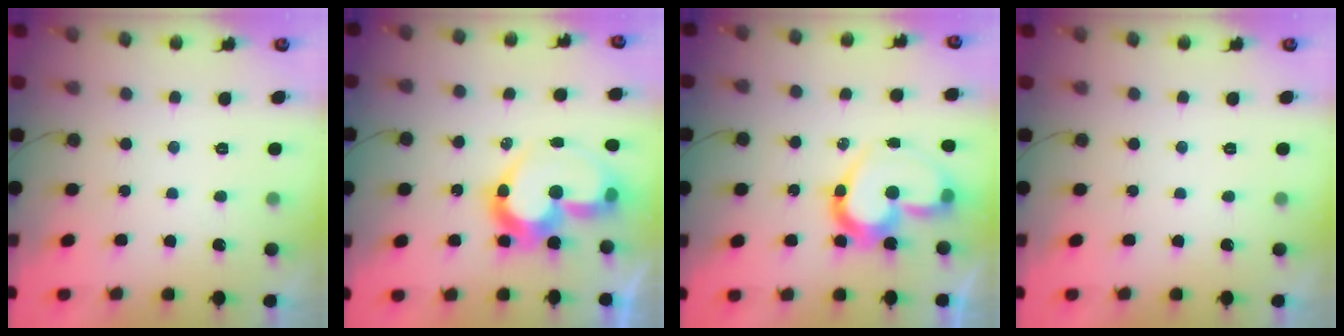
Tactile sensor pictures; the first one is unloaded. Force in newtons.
{"total": 15.6, "press": 15.3, "slide": 2.7}
{"total": 16.2, "press": 16.1, "slide": 1.7}
{"total": 0.0}